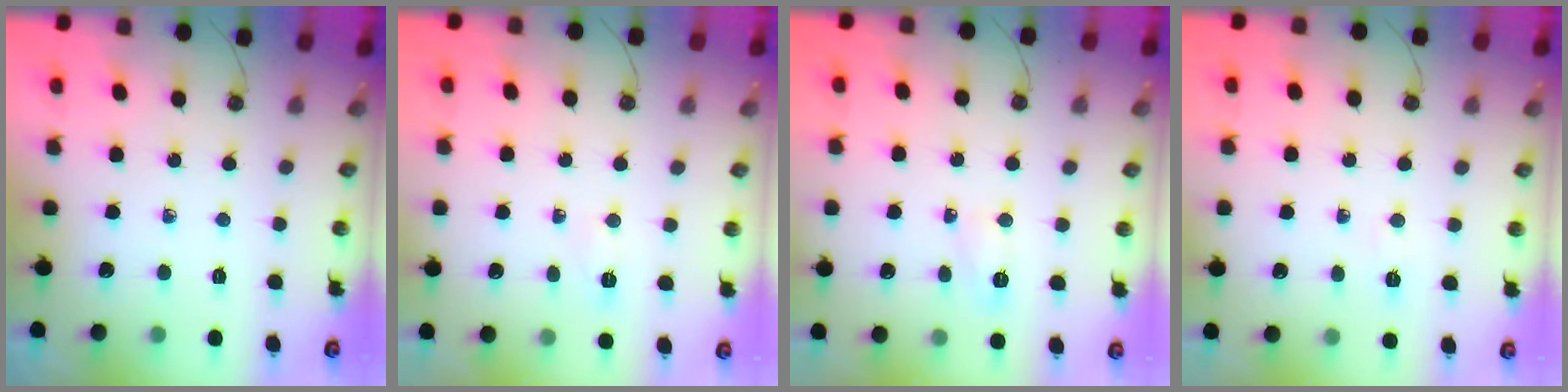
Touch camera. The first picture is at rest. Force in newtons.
{"total": 2.8, "press": 2.5, "slide": 1.2}
{"total": 3.7, "press": 3.7, "slide": 0.6}
{"total": 2.8, "press": 2.8, "slide": 0.5}